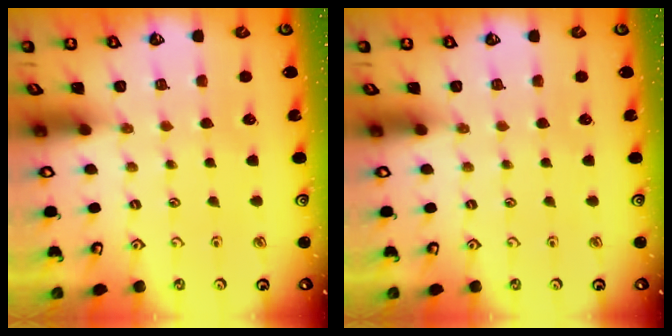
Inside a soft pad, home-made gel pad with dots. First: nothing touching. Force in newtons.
{"total": 0.0}